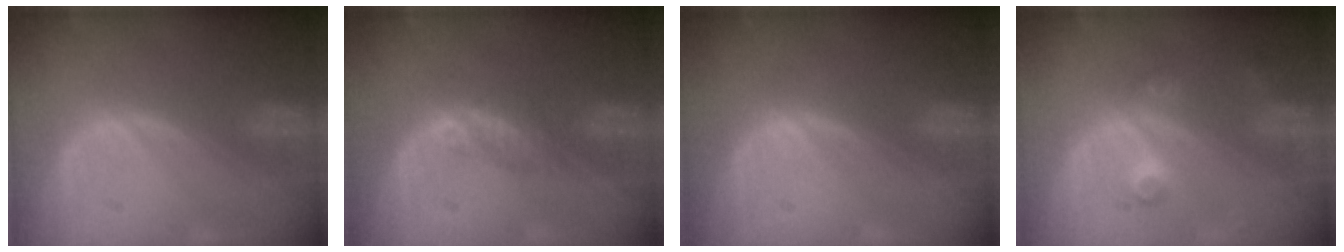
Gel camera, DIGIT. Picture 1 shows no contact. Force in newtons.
{"total": 1.8, "press": 1.6, "slide": 0.8}
{"total": 0.0}
{"total": 3.9, "press": 3.6, "slide": 1.5}